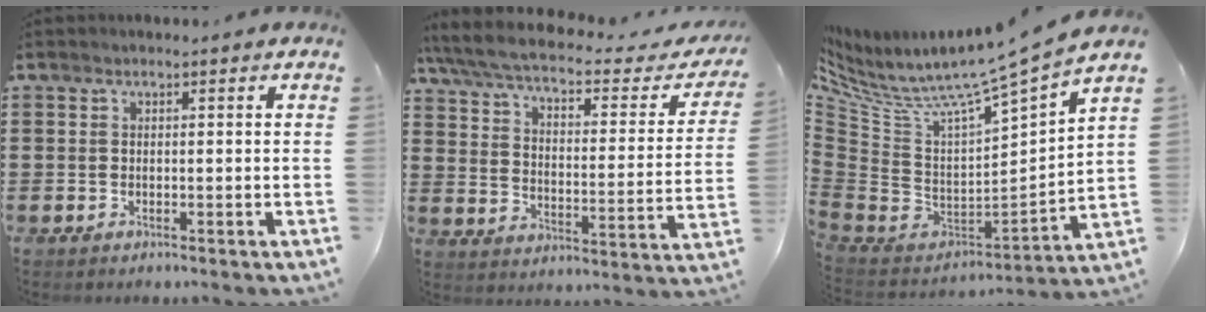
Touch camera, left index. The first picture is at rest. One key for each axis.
{"total": 5.1, "fx": 4.2, "fy": 0.5, "fz": 2.9, "tx": -0.078, "ty": -0.037, "tz": 0.067}
{"total": 6.8, "fx": 5.8, "fy": -0.3, "fz": 3.7, "tx": -0.094, "ty": -0.066, "tz": 0.081}